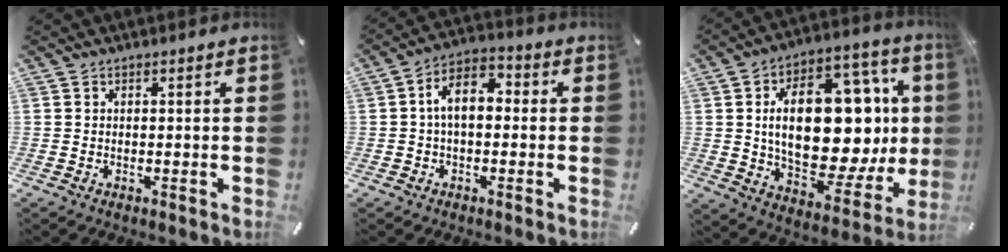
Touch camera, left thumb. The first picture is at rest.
{"total": 7.8, "force": [0.0, 4.7, 6.3], "torque": [-0.114, 0.011, -0.002]}
{"total": 28.4, "force": [3.9, 15.8, 23.2], "torque": [-0.386, -0.034, 0.070]}